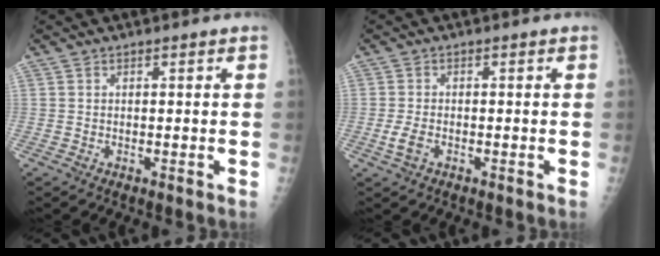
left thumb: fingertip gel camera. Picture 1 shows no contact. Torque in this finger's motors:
{"motor_torque": [0.19, 0.22, -0.01, -0.01, 0.09]}